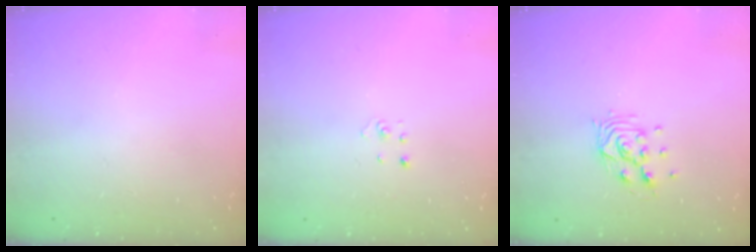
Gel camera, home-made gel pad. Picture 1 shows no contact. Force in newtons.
{"total": 1.5, "press": 1.5, "slide": 0.1}
{"total": 9.0, "press": 8.9, "slide": 1.5}